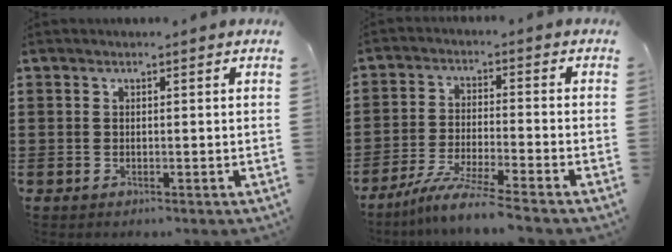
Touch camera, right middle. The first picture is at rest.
{"total": 6.5, "force": [-5.5, -0.6, 3.4], "torque": [-0.071, -0.020, -0.106]}